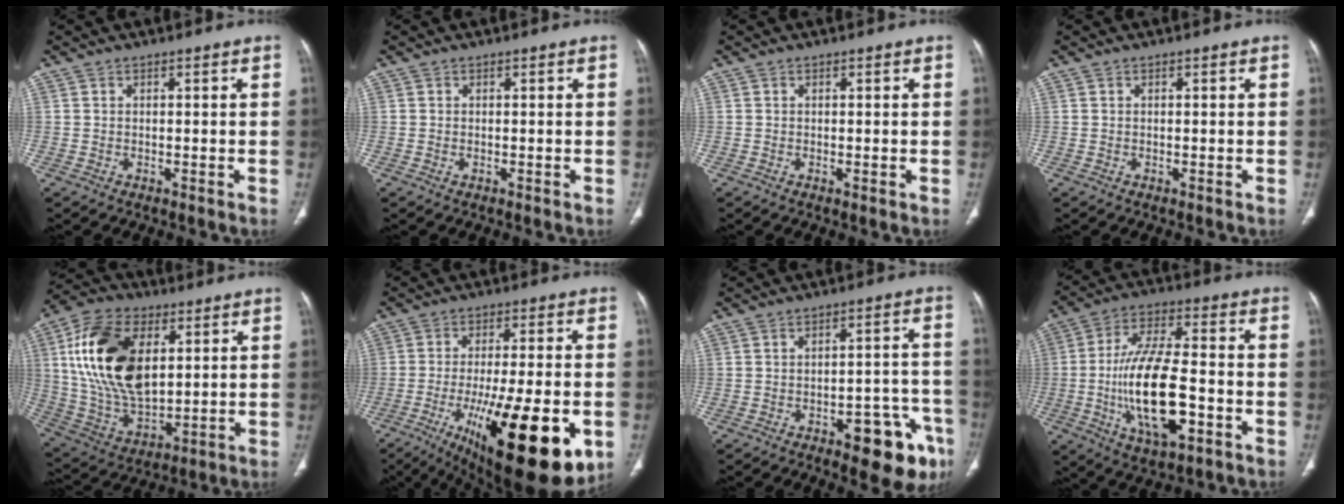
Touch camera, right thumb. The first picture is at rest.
{"total": 0.0}
{"total": 0.6, "force": [-0.2, 0.1, 0.6], "torque": [-0.012, -0.003, -0.002]}
{"total": 0.0}
{"total": 21.3, "force": [5.4, 12.4, 16.5], "torque": [-0.297, -0.013, 0.103]}
{"total": 25.0, "force": [-8.4, 7.6, 22.2], "torque": [-0.306, -0.017, -0.108]}
{"total": 13.8, "force": [-7.3, 5.4, 10.5], "torque": [-0.083, 0.044, -0.084]}
{"total": 17.9, "force": [-4.2, 7.1, 15.9], "torque": [-0.293, 0.019, -0.070]}